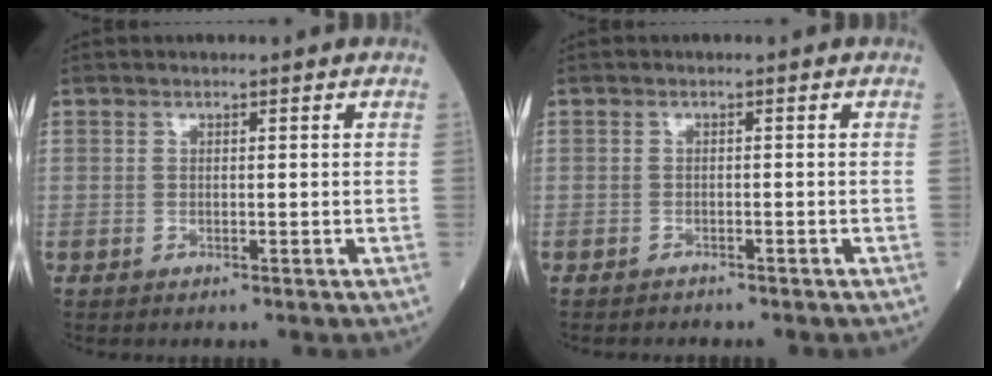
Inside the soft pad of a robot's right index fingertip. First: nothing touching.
{"total": 1.1, "force": [-1.0, 0.3, 0.0], "torque": [-0.006, -0.001, -0.017]}